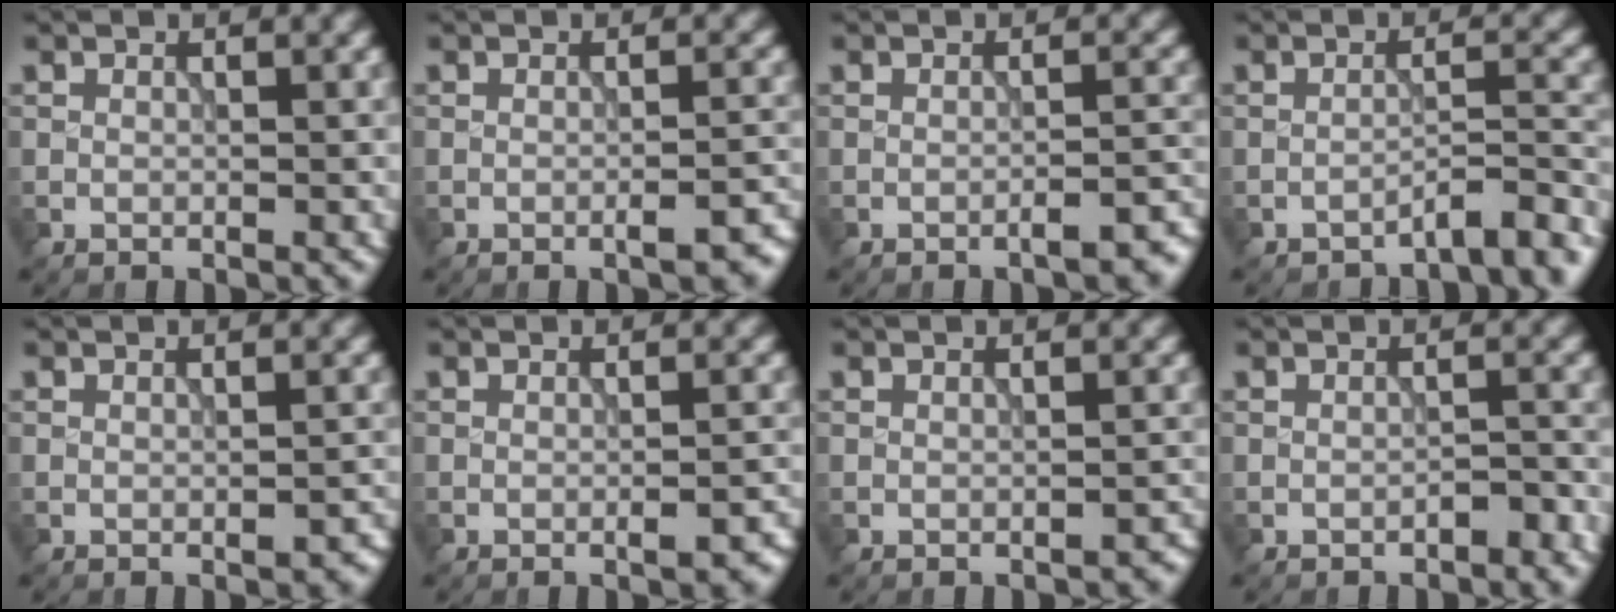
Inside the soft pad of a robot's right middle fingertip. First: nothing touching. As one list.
[{"total": 3.0, "force": [-1.5, 0.9, 2.5], "torque": [-0.031, 0.001, -0.021]}, {"total": 3.0, "force": [-1.8, 0.8, 2.3], "torque": [-0.025, 0.004, -0.029]}, {"total": 3.6, "force": [-3.0, 0.6, 1.8], "torque": [-0.020, 0.011, -0.048]}, {"total": 1.7, "force": [-0.7, 0.7, 1.4], "torque": [-0.020, 0.000, -0.006]}, {"total": 2.5, "force": [-1.1, 0.8, 2.1], "torque": [-0.030, 0.000, -0.013]}, {"total": 1.1, "force": [-0.9, 0.4, 0.4], "torque": [-0.004, 0.001, -0.011]}, {"total": 1.3, "force": [-0.9, 0.4, 0.9], "torque": [-0.011, 0.006, -0.016]}]